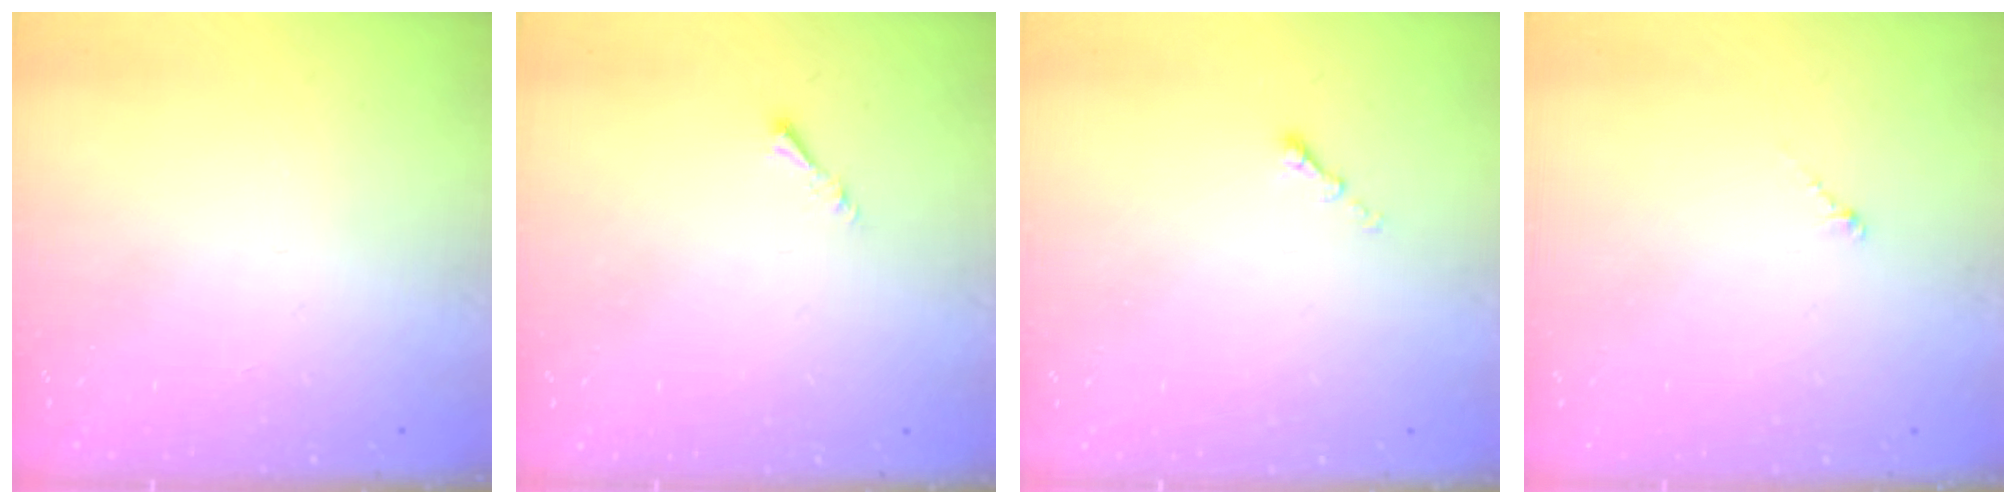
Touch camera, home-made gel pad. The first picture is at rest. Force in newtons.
{"total": 1.1, "press": 1.0, "slide": 0.3}
{"total": 1.1, "press": 1.0, "slide": 0.5}
{"total": 0.8, "press": 0.6, "slide": 0.4}